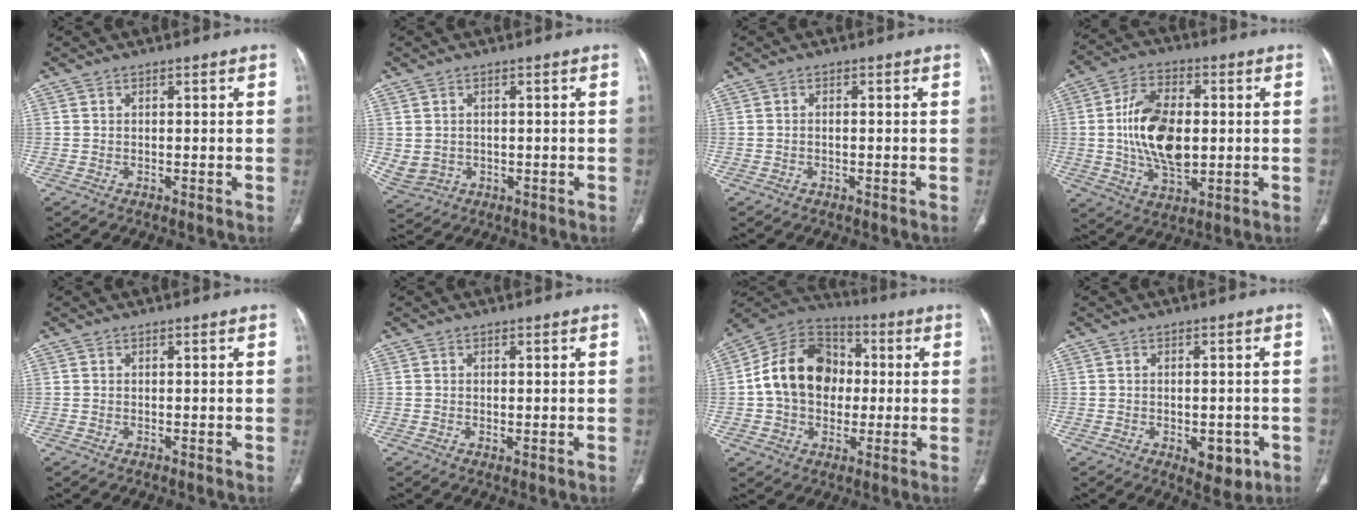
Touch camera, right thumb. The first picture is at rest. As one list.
[{"total": 4.5, "force": [0.0, 3.9, 2.2], "torque": [-0.047, 0.003, 0.019]}, {"total": 0.6, "force": [-0.2, 0.3, 0.5], "torque": [-0.012, 0.002, -0.004]}, {"total": 15.5, "force": [0.3, 8.9, 12.7], "torque": [-0.218, 0.002, 0.008]}, {"total": 0.0}, {"total": 1.0, "force": [-0.2, 0.4, 1.0], "torque": [-0.022, -0.006, 0.000]}, {"total": 17.3, "force": [0.4, 13.4, 11.0], "torque": [-0.156, 0.030, -0.002]}, {"total": 6.2, "force": [-2.2, 3.4, 4.7], "torque": [-0.043, 0.003, -0.016]}]